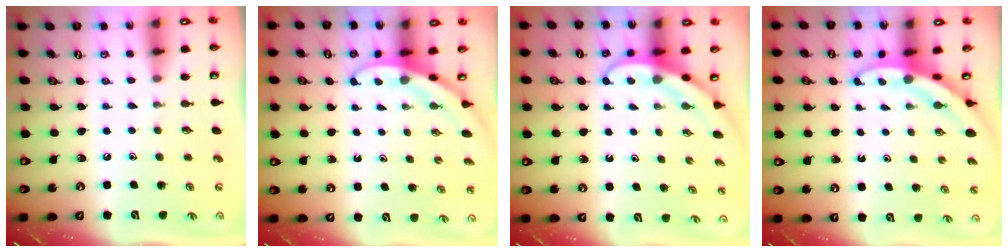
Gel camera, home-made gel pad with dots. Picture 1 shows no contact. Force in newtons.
{"total": 3.3, "press": 3.3, "slide": 0.1}
{"total": 3.7, "press": 3.7, "slide": 0.4}
{"total": 3.2, "press": 3.2, "slide": 0.3}